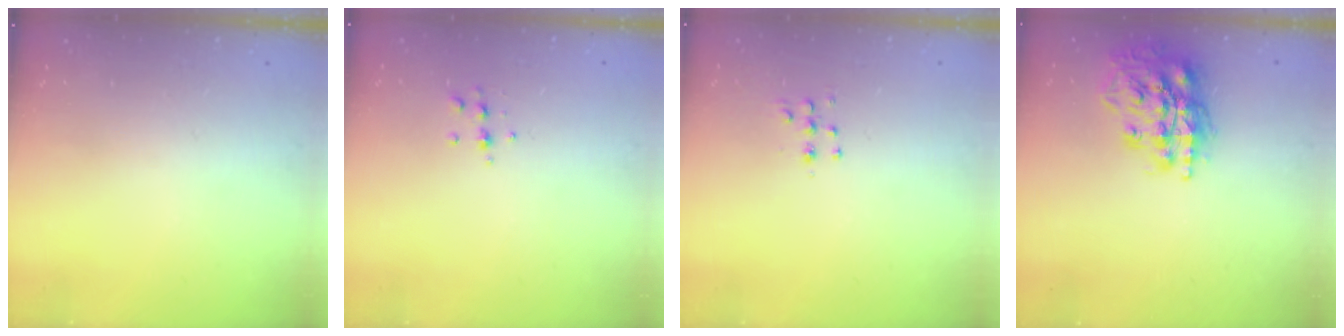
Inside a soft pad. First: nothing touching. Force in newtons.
{"total": 5.8, "press": 5.8, "slide": 0.6}
{"total": 5.2, "press": 5.1, "slide": 1.0}
{"total": 17.0, "press": 16.9, "slide": 2.3}